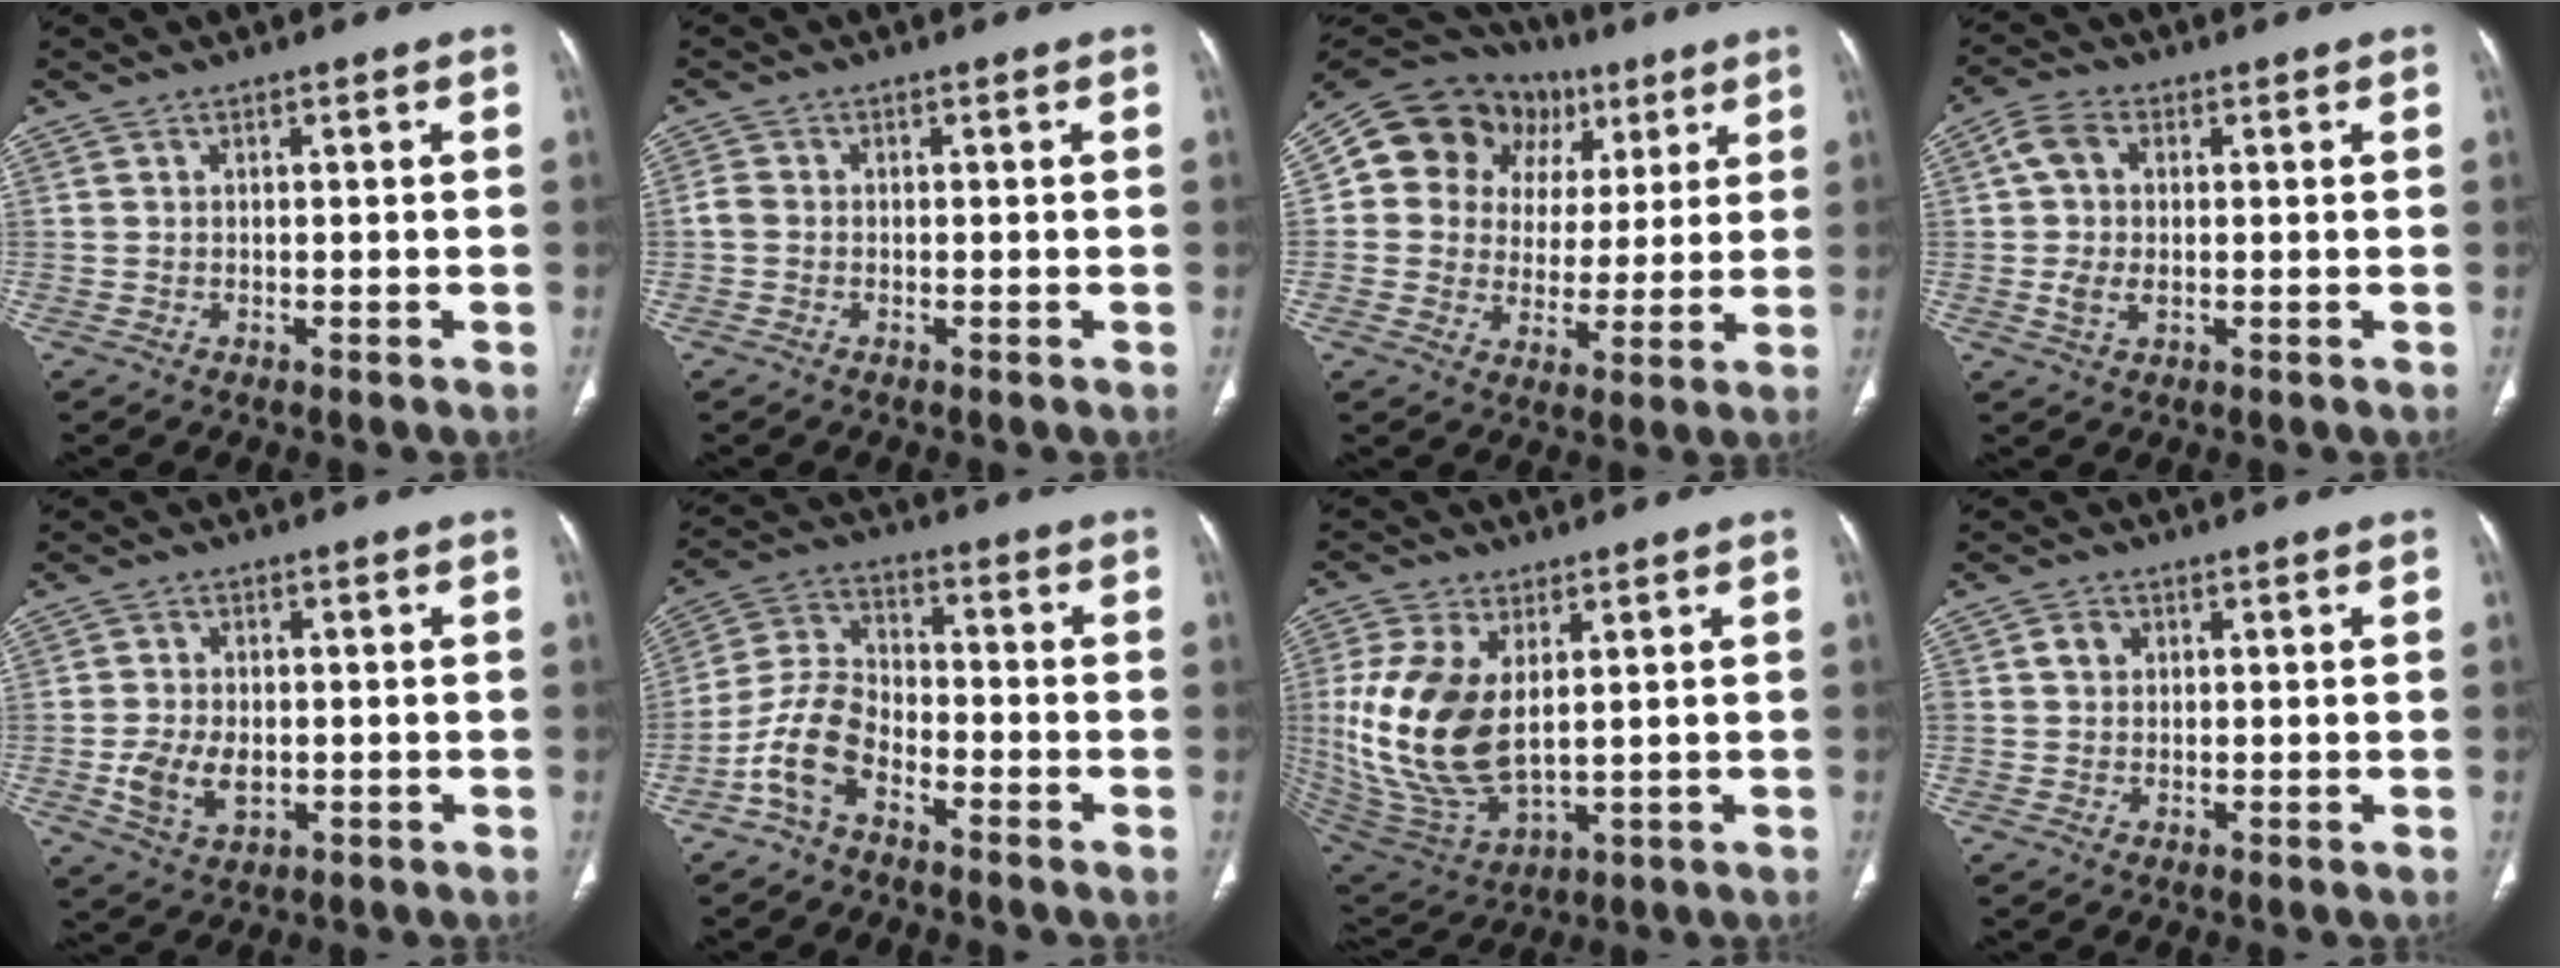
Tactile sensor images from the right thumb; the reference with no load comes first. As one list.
[{"total": 1.7, "force": [-0.4, 1.3, 1.0], "torque": [-0.021, 0.001, -0.012]}, {"total": 18.8, "force": [6.5, 15.4, 8.6], "torque": [-0.080, 0.032, 0.108]}, {"total": 6.9, "force": [0.7, 4.2, 5.4], "torque": [-0.107, 0.012, 0.011]}, {"total": 7.5, "force": [-1.3, 4.8, 5.6], "torque": [-0.104, 0.002, -0.018]}, {"total": 9.6, "force": [-5.2, 5.2, 6.1], "torque": [-0.123, 0.046, -0.112]}, {"total": 18.1, "force": [2.3, 10.2, 14.8], "torque": [-0.314, -0.018, 0.060]}, {"total": 2.5, "force": [0.6, 2.1, 1.2], "torque": [-0.015, 0.004, 0.011]}]